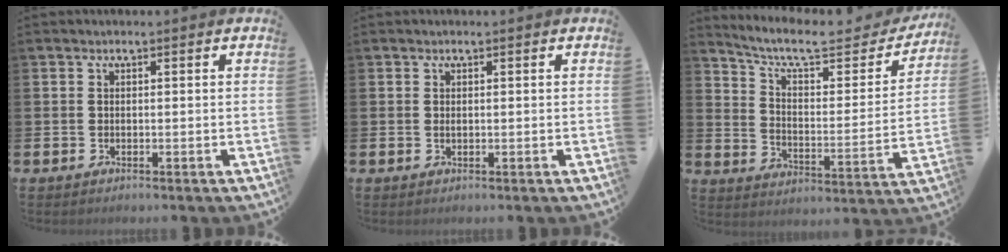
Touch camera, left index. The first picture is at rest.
{"total": 0.5, "force": [0.1, 0.2, 0.4], "torque": [-0.006, 0.001, 0.001]}
{"total": 8.3, "force": [6.9, 2.6, 3.8], "torque": [-0.102, -0.045, 0.116]}